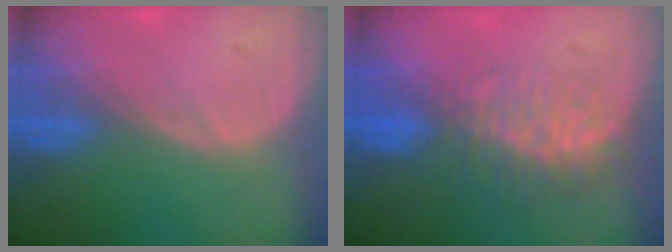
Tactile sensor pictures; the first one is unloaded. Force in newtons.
{"total": 8.0, "press": 7.4, "slide": 3.0}